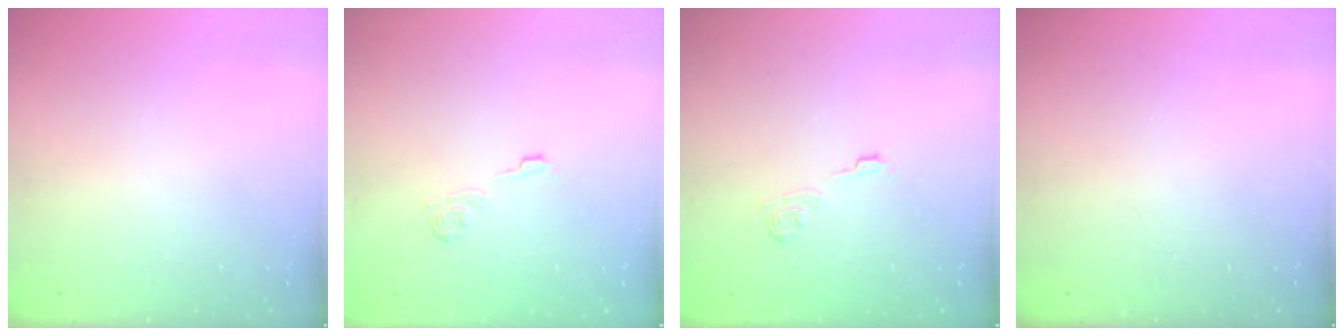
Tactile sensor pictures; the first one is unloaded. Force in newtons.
{"total": 8.7, "press": 8.6, "slide": 1.3}
{"total": 8.7, "press": 8.6, "slide": 1.3}
{"total": 0.0}